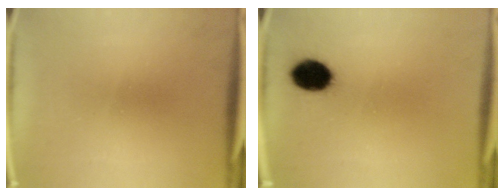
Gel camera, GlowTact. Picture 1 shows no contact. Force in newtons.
{"total": 8.0}